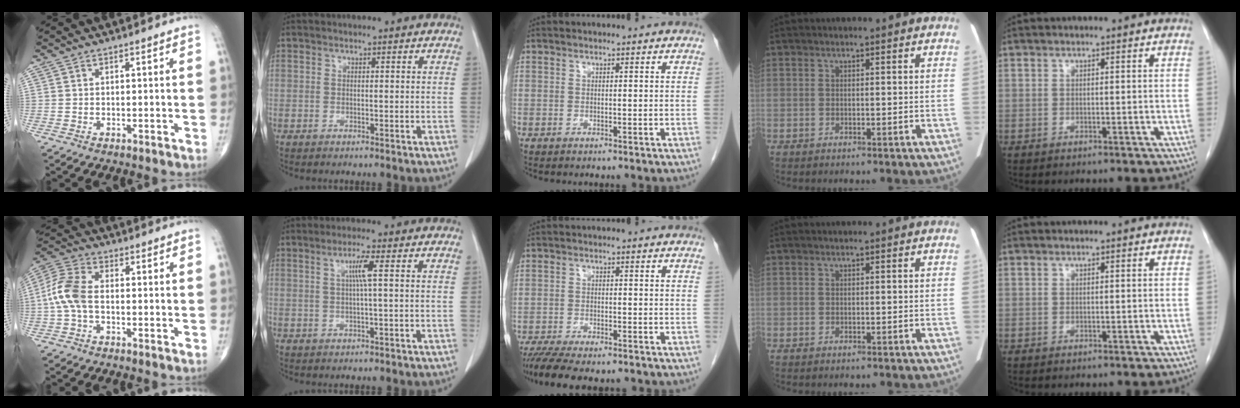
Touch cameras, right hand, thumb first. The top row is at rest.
{"thumb": {"total": 8.1, "force": [-1.0, 4.7, 6.6], "torque": [-0.152, 0.025, -0.029]}, "index": {"total": 3.2, "force": [0.7, -0.6, 3.1], "torque": [-0.061, 0.002, 0.012]}, "middle": {"total": 10.0, "force": [-8.4, 2.3, 5.0], "torque": [-0.079, -0.011, -0.128]}}